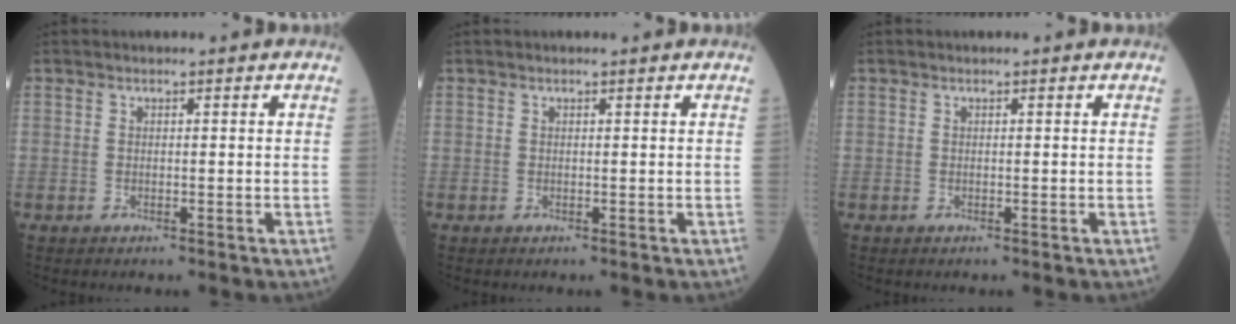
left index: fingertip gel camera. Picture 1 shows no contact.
{"total": 0.0}
{"total": 0.0}